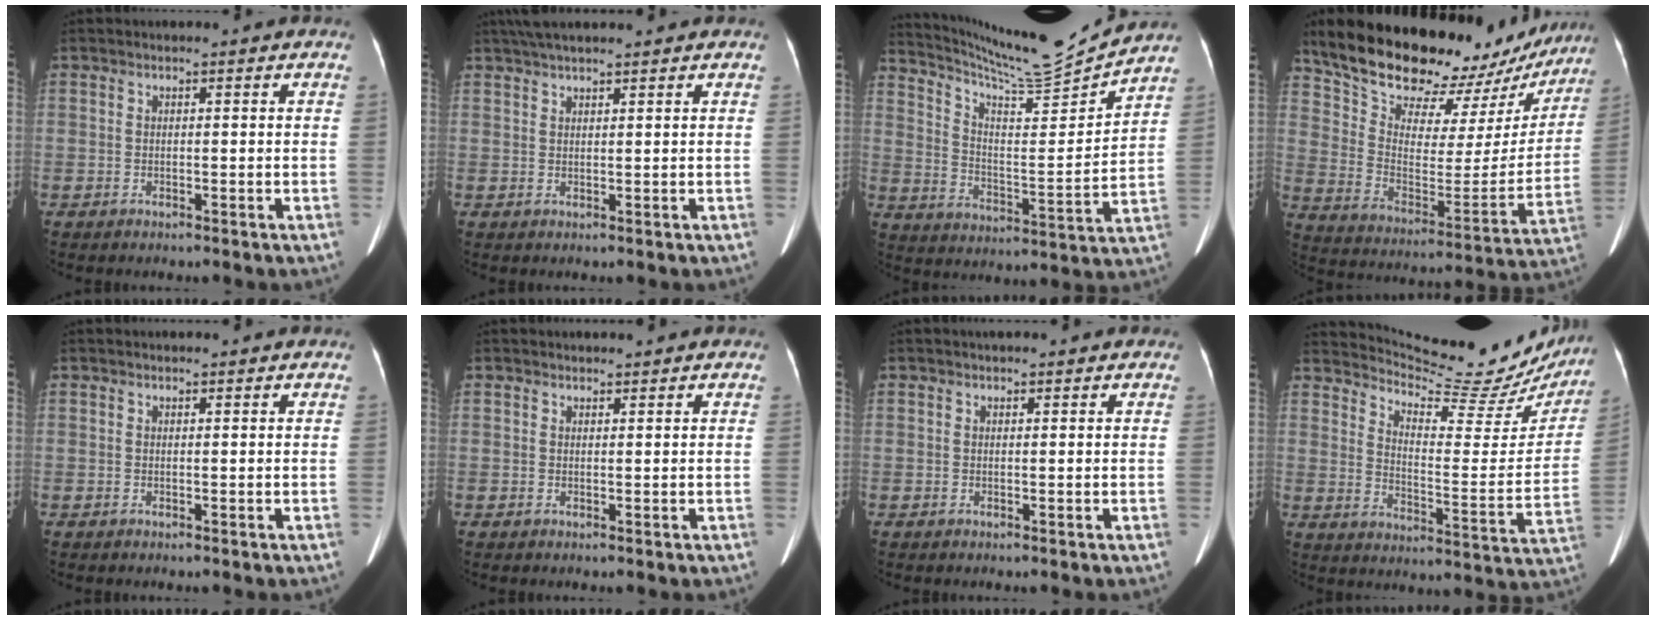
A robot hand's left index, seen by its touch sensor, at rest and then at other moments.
{"total": 7.5, "force": [6.3, 0.5, 4.0], "torque": [-0.060, 0.027, 0.094]}
{"total": 15.1, "force": [14.5, -1.8, 3.7], "torque": [-0.078, -0.046, 0.236]}
{"total": 27.2, "force": [23.4, 9.4, 10.0], "torque": [-0.159, -0.032, 0.329]}
{"total": 3.1, "force": [2.9, 0.4, 1.1], "torque": [-0.013, 0.015, 0.031]}
{"total": 2.1, "force": [2.0, 0.5, 0.4], "torque": [-0.004, 0.007, 0.026]}
{"total": 3.8, "force": [3.2, 0.9, 1.8], "torque": [-0.019, 0.014, 0.037]}
{"total": 21.4, "force": [20.3, 3.8, 5.7], "torque": [-0.079, -0.070, 0.260]}